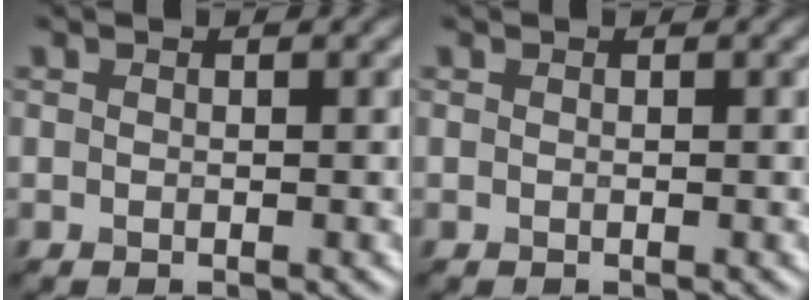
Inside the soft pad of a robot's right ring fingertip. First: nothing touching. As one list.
[{"total": 0.0}]